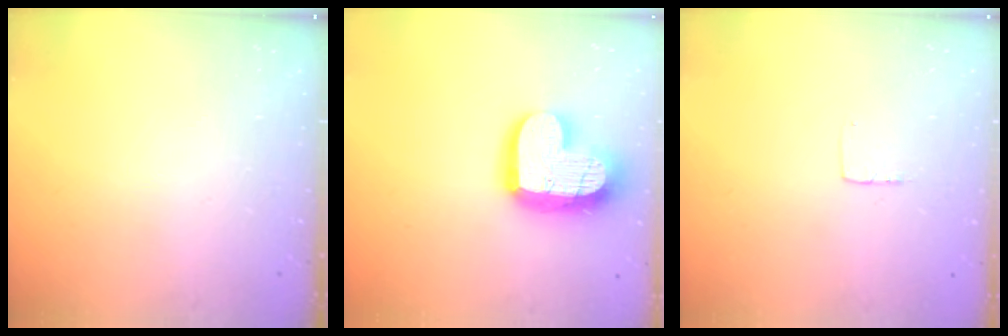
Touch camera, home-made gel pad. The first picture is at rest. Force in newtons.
{"total": 16.9, "press": 16.9, "slide": 1.3}
{"total": 3.0, "press": 3.0, "slide": 0.2}